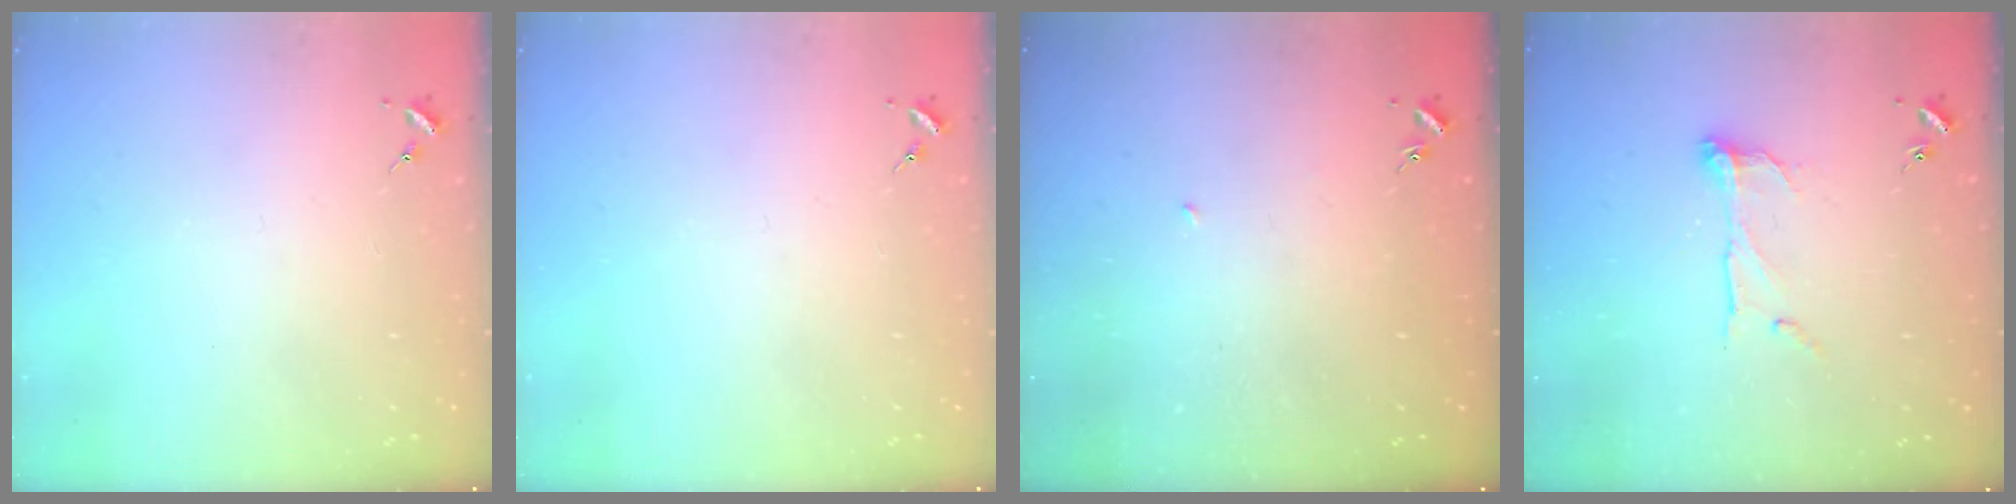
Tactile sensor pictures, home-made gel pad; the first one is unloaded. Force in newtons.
{"total": 0.0}
{"total": 2.3, "press": 2.3, "slide": 0.1}
{"total": 9.0, "press": 9.0, "slide": 0.6}